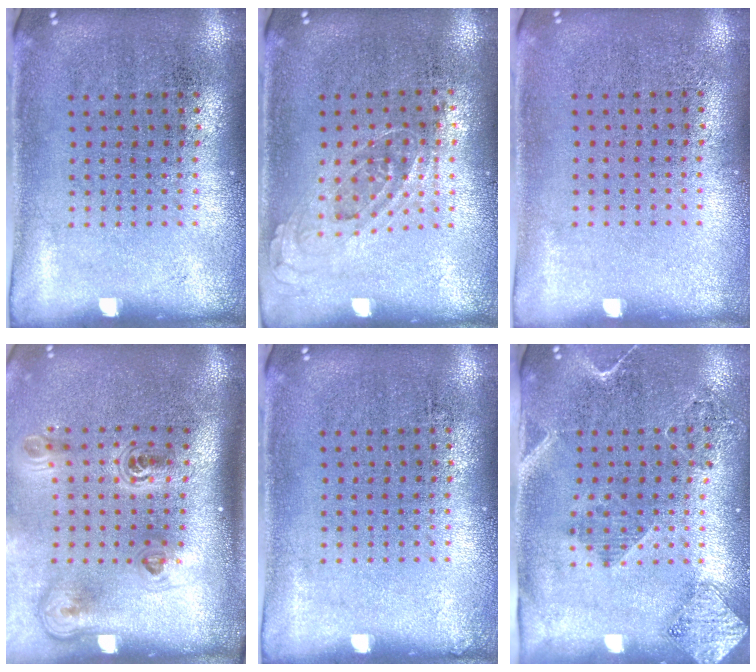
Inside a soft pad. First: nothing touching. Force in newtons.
{"total": 0.8, "press": 0.7, "slide": 0.5}
{"total": 0.0}
{"total": 2.3, "press": 1.5, "slide": 1.8}
{"total": 0.0}
{"total": 1.8, "press": 1.7, "slide": 0.8}